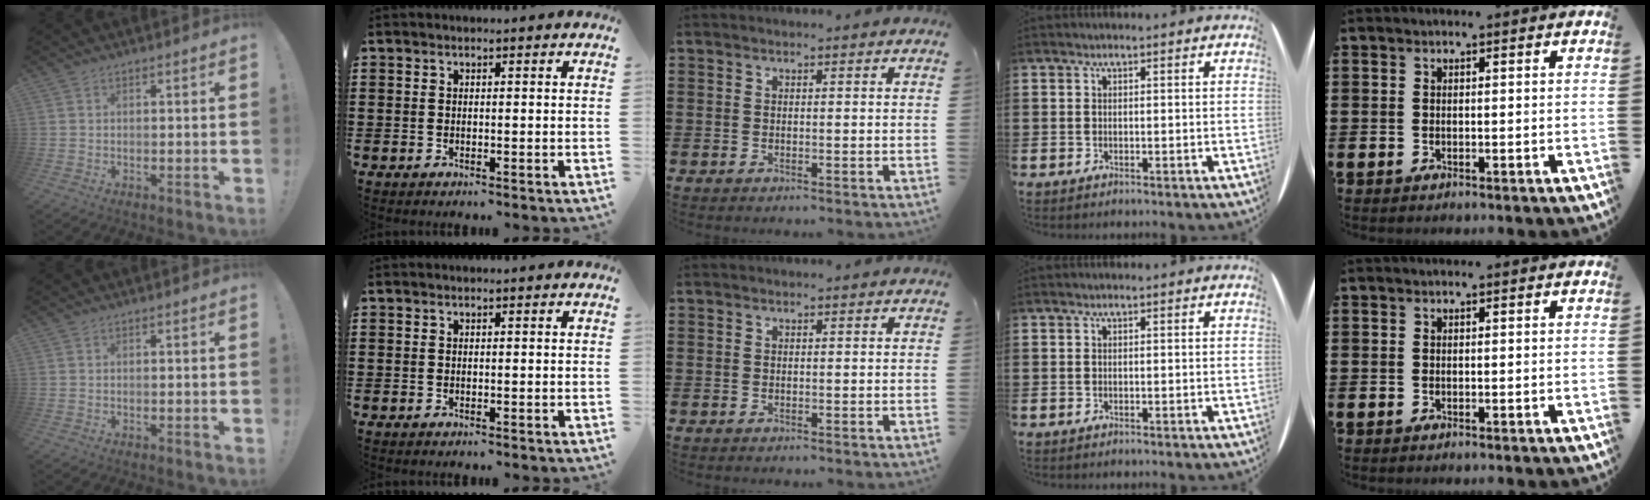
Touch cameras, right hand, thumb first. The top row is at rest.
{}